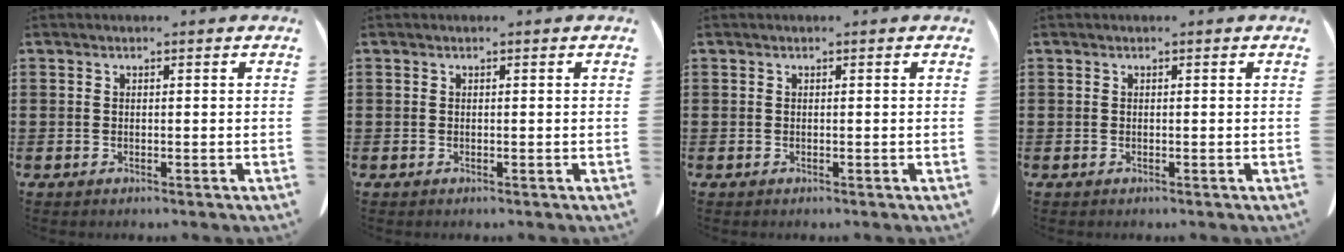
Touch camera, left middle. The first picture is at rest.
{"total": 0.0}
{"total": 0.0}
{"total": 0.0}